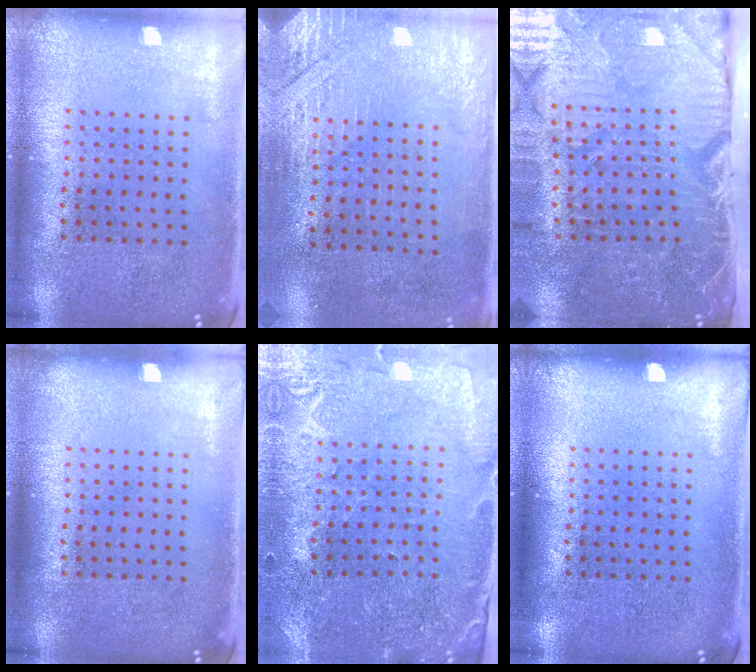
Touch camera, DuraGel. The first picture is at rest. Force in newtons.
{"total": 2.7, "press": 2.3, "slide": 1.4}
{"total": 4.4, "press": 4.1, "slide": 1.4}
{"total": 0.0}
{"total": 1.0, "press": 1.0, "slide": 0.2}
{"total": 0.0}